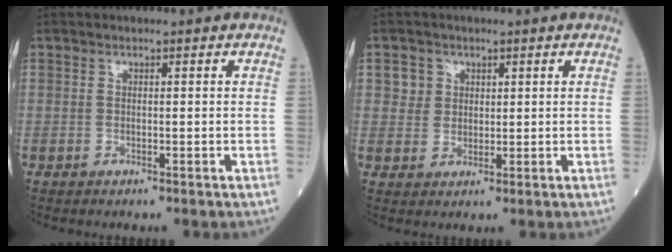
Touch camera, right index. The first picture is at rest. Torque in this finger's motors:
{"motor_torque": [-0.09, 0.00, -0.04, 0.00]}